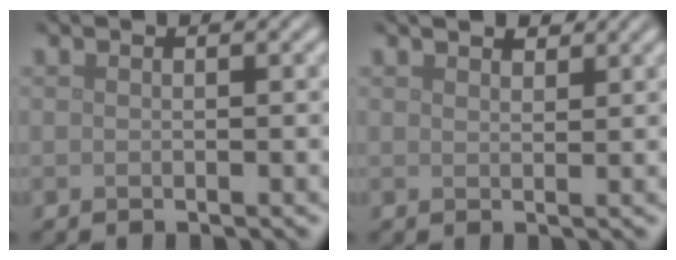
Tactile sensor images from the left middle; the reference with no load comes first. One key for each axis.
{"total": 1.7, "fx": 1.5, "fy": 0.6, "fz": 0.6, "tx": -0.013, "ty": 0.002, "tz": 0.024}